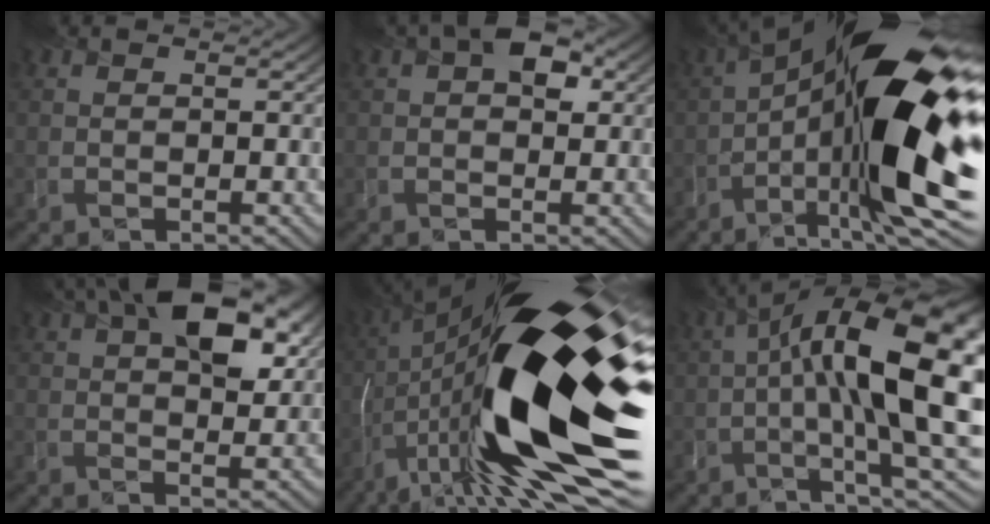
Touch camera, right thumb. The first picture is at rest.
{"total": 4.5, "force": [1.4, 2.7, 3.2], "torque": [-0.044, 0.004, 0.016]}
{"total": 19.9, "force": [-2.0, 7.0, 18.5], "torque": [-0.316, 0.012, -0.041]}
{"total": 11.5, "force": [4.9, 5.5, 8.8], "torque": [-0.139, 0.014, 0.076]}
{"total": 23.7, "force": [-2.2, 8.9, 21.8], "torque": [-0.394, -0.004, -0.054]}
{"total": 18.4, "force": [1.0, 6.0, 17.4], "torque": [-0.274, 0.015, 0.022]}